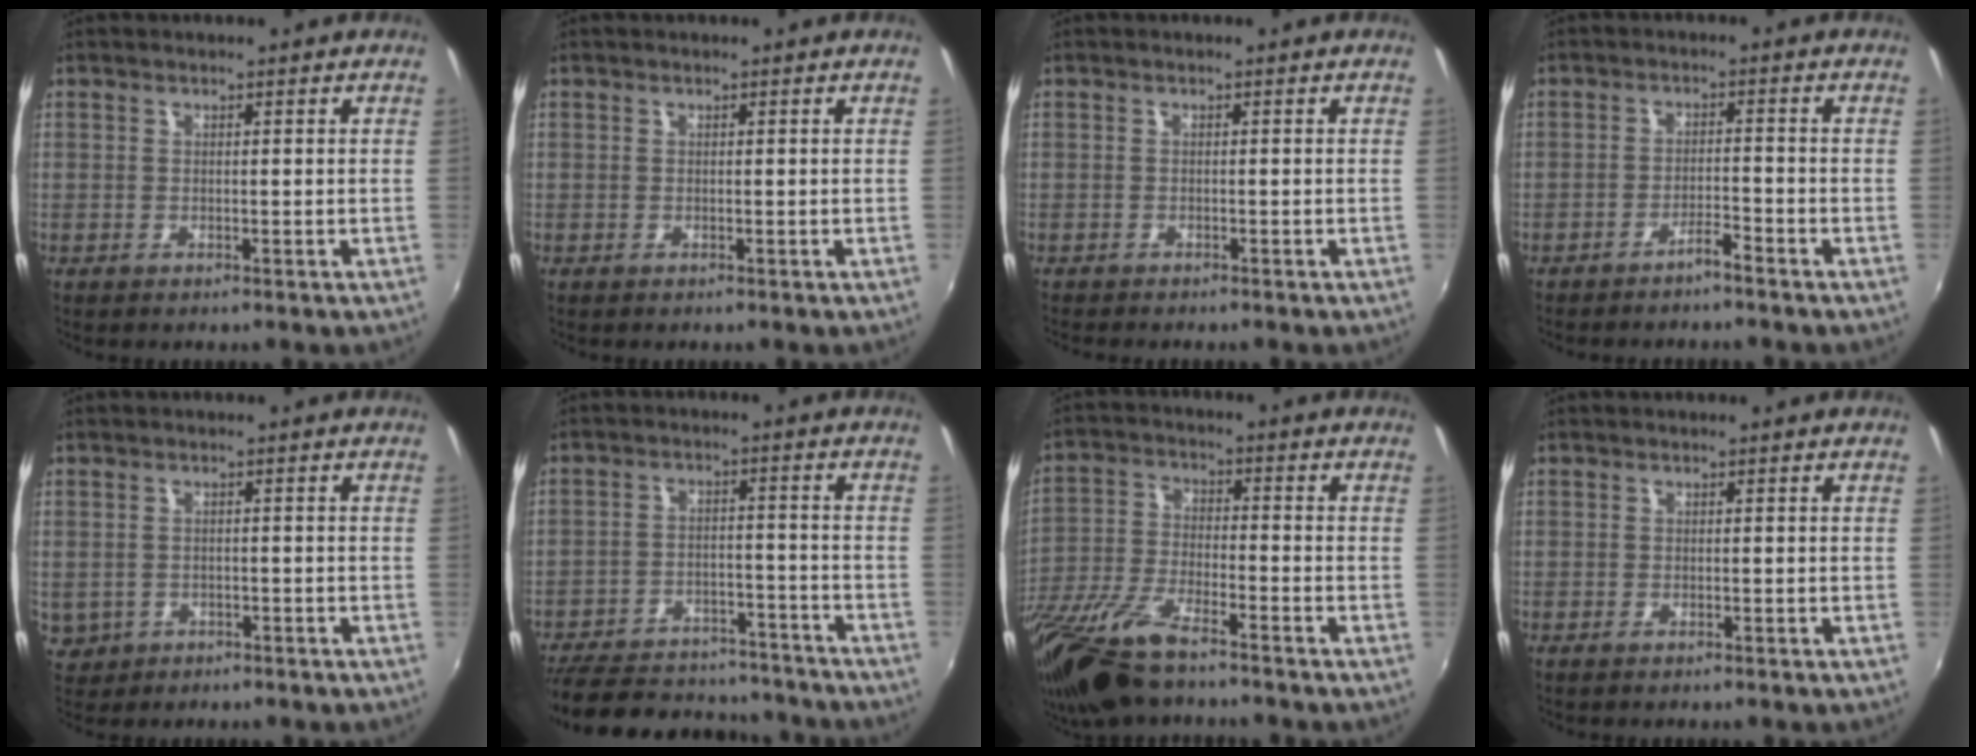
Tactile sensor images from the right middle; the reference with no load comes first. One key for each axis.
{"total": 0.0}
{"total": 1.7, "fx": -1.6, "fy": 0.0, "fz": 0.4, "tx": -0.013, "ty": -0.014, "tz": -0.028}
{"total": 2.4, "fx": -2.2, "fy": -0.4, "fz": 0.8, "tx": -0.023, "ty": 0.002, "tz": -0.037}
{"total": 4.8, "fx": -1.2, "fy": 4.3, "fz": 1.8, "tx": -0.055, "ty": -0.004, "tz": -0.006}
{"total": 23.3, "fx": -19.8, "fy": 8.5, "fz": 8.9, "tx": -0.198, "ty": 0.010, "tz": -0.261}
{"total": 16.8, "fx": -12.6, "fy": 4.2, "fz": 10.3, "tx": -0.223, "ty": -0.047, "tz": -0.239}
{"total": 0.5, "fx": -0.4, "fy": 0.1, "fz": 0.4, "tx": -0.008, "ty": -0.003, "tz": -0.008}